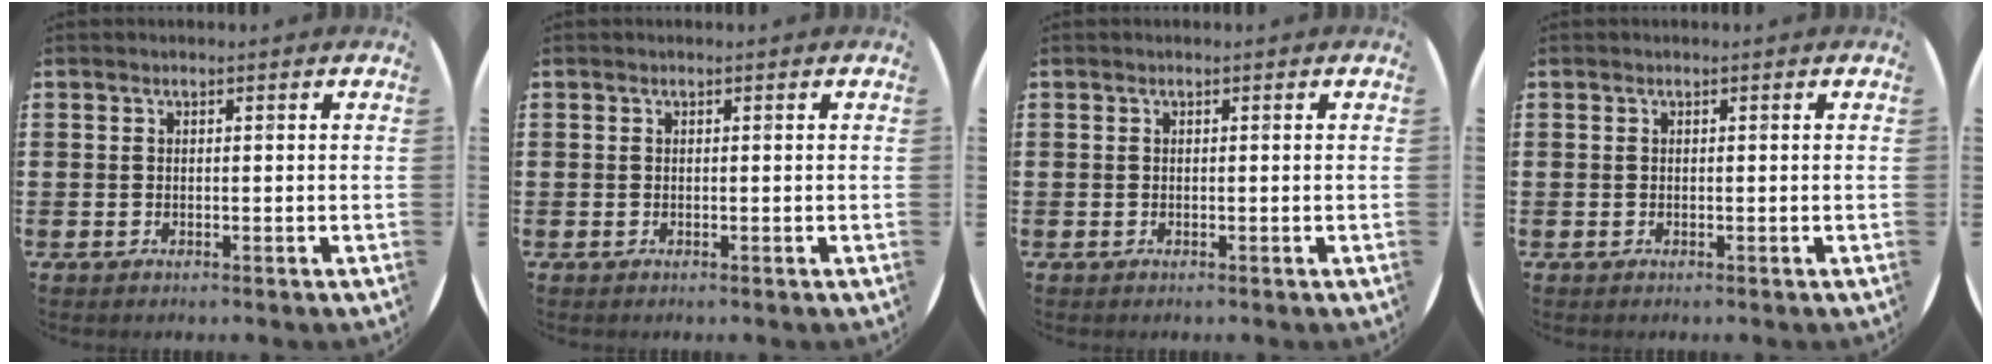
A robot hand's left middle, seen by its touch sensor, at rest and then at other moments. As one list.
[{"total": 0.0}, {"total": 0.0}, {"total": 0.0}]